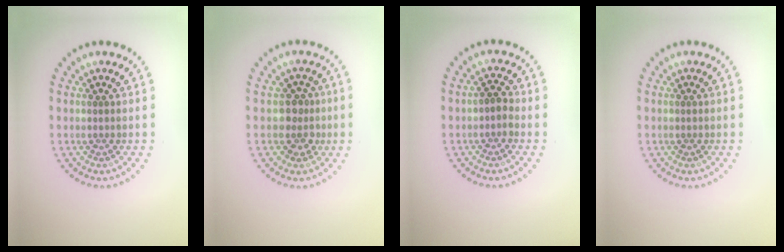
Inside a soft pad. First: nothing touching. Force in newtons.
{"total": 2.1, "press": 1.8, "slide": 1.2}
{"total": 1.2, "press": 1.1, "slide": 0.5}
{"total": 0.0}